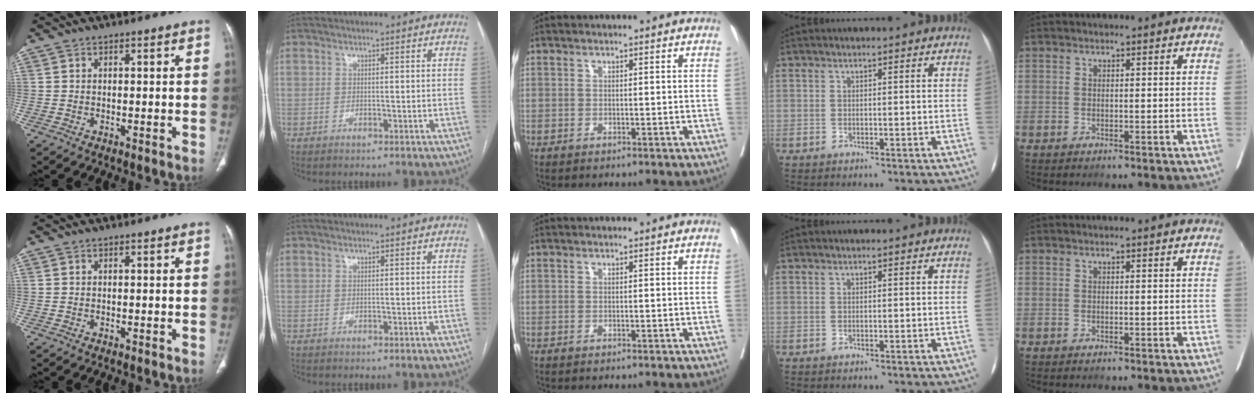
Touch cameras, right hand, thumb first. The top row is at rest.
{}